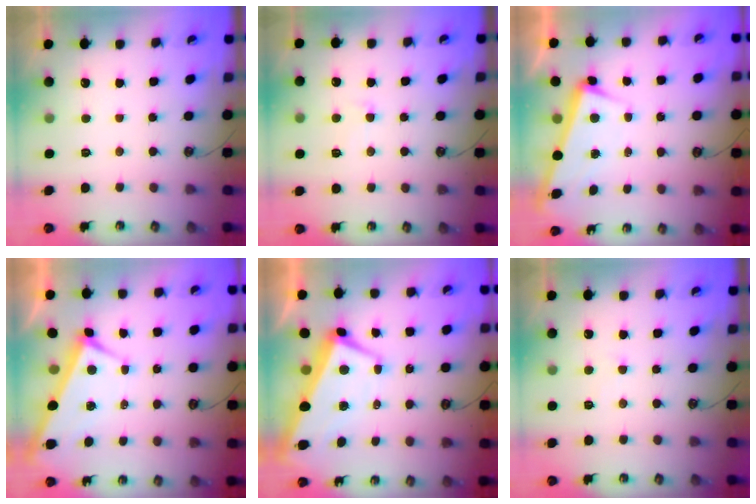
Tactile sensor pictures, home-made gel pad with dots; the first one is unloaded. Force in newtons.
{"total": 1.1, "press": 0.8, "slide": 0.8}
{"total": 3.3, "press": 3.1, "slide": 1.1}
{"total": 3.6, "press": 3.6, "slide": 0.6}
{"total": 1.6, "press": 1.0, "slide": 1.3}
{"total": 1.4, "press": 1.3, "slide": 0.4}